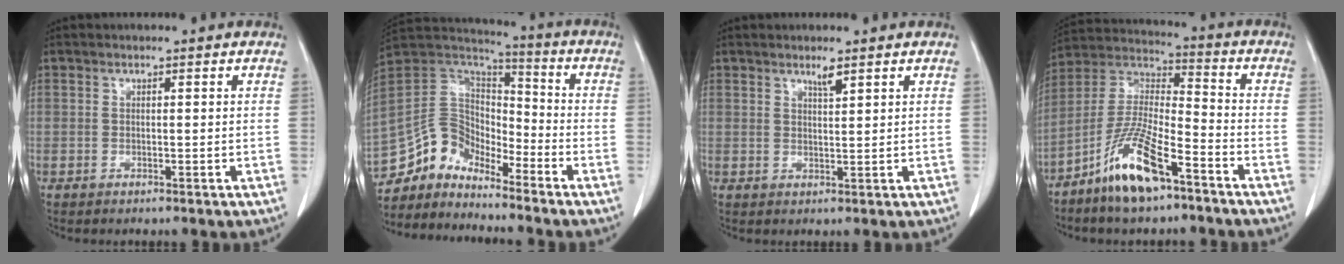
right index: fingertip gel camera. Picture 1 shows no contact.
{"total": 10.6, "force": [-9.3, 4.1, 3.0], "torque": [-0.066, 0.053, -0.183]}
{"total": 1.8, "force": [1.3, 0.0, 1.2], "torque": [-0.022, -0.003, 0.025]}
{"total": 13.0, "force": [-8.2, 2.8, 9.6], "torque": [-0.203, -0.008, -0.157]}